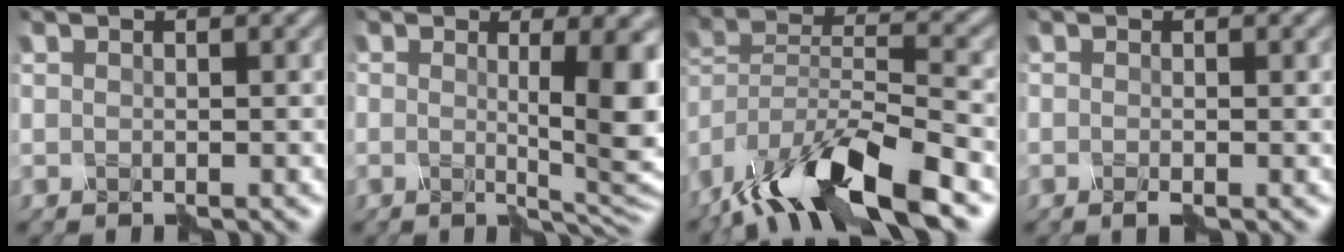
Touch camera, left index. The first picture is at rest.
{"total": 7.1, "force": [0.2, 1.9, 6.8], "torque": [-0.084, -0.007, 0.011]}
{"total": 13.0, "force": [-9.7, 3.6, 7.9], "torque": [-0.153, -0.001, -0.180]}
{"total": 1.2, "force": [-0.8, 0.3, 0.9], "torque": [-0.016, -0.001, -0.010]}